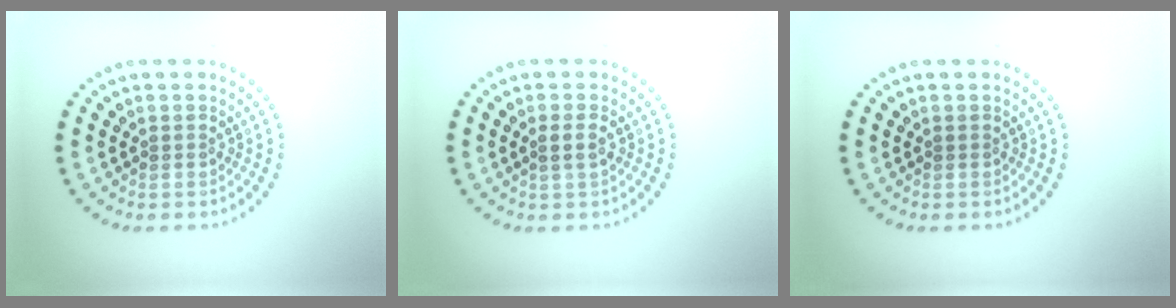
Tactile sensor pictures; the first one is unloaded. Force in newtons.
{"total": 1.3, "press": 1.1, "slide": 0.7}
{"total": 0.0}